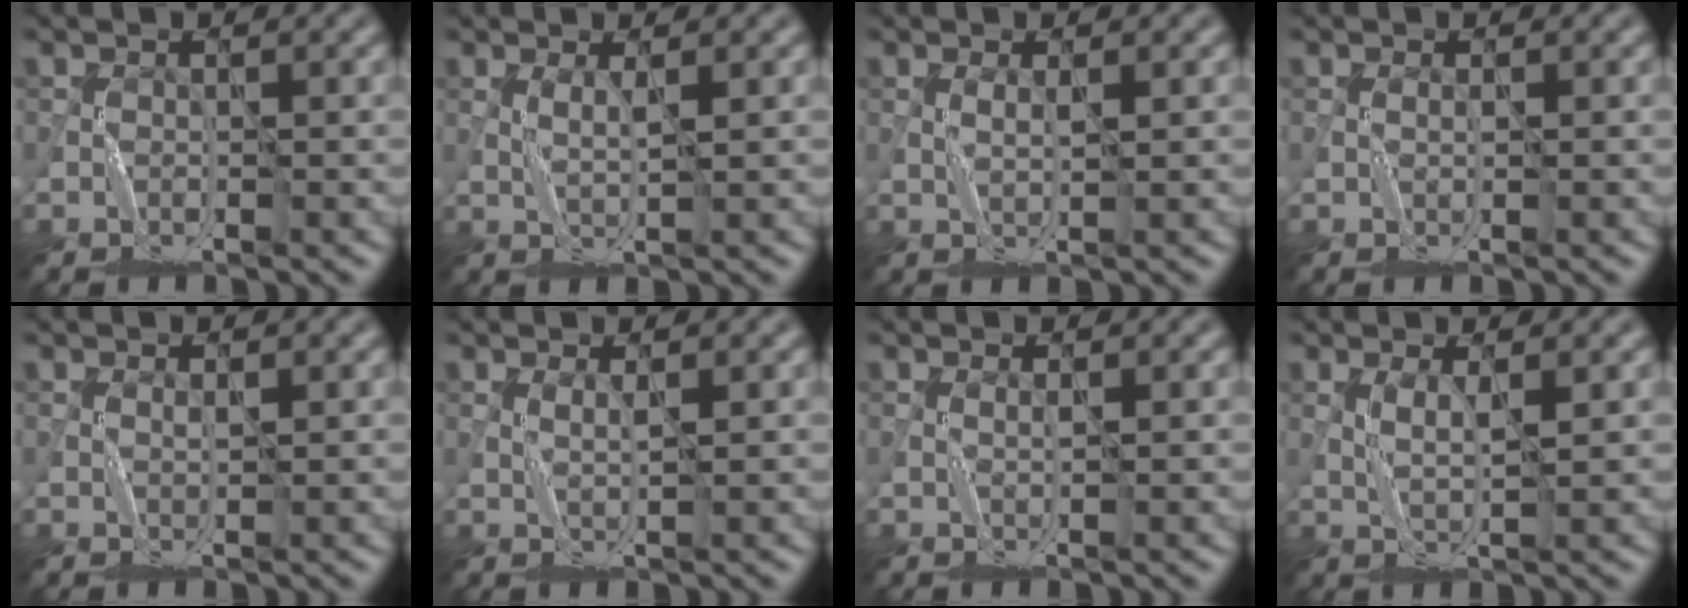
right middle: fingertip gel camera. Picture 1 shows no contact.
{"total": 1.1, "force": [0.6, 0.2, 0.9], "torque": [-0.020, -0.001, 0.014]}
{"total": 0.9, "force": [0.5, 0.2, 0.7], "torque": [-0.012, 0.002, 0.009]}
{"total": 0.0}
{"total": 0.5, "force": [0.5, 0.1, 0.2], "torque": [0.000, 0.001, 0.009]}
{"total": 0.8, "force": [0.6, 0.2, 0.6], "torque": [-0.012, 0.000, 0.011]}
{"total": 0.5, "force": [0.4, 0.2, 0.3], "torque": [-0.004, 0.000, 0.006]}
{"total": 1.6, "force": [0.7, 0.3, 1.4], "torque": [-0.032, -0.003, 0.019]}